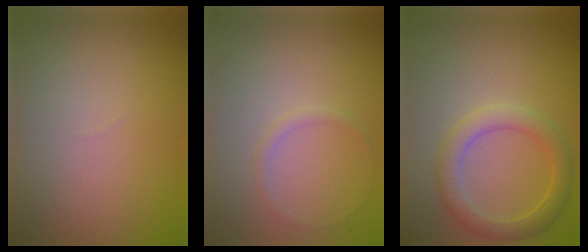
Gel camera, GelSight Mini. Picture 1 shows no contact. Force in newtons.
{"total": 0.8, "press": 0.8, "slide": 0.0}
{"total": 3.2, "press": 3.2, "slide": 0.2}